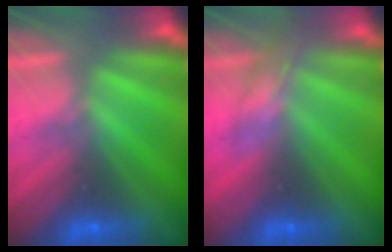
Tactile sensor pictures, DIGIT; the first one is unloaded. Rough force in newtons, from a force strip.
{"total": 2.3}